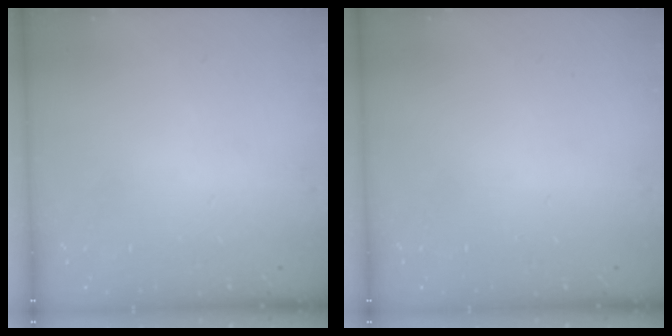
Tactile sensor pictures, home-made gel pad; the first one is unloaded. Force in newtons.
{"total": 0.0}